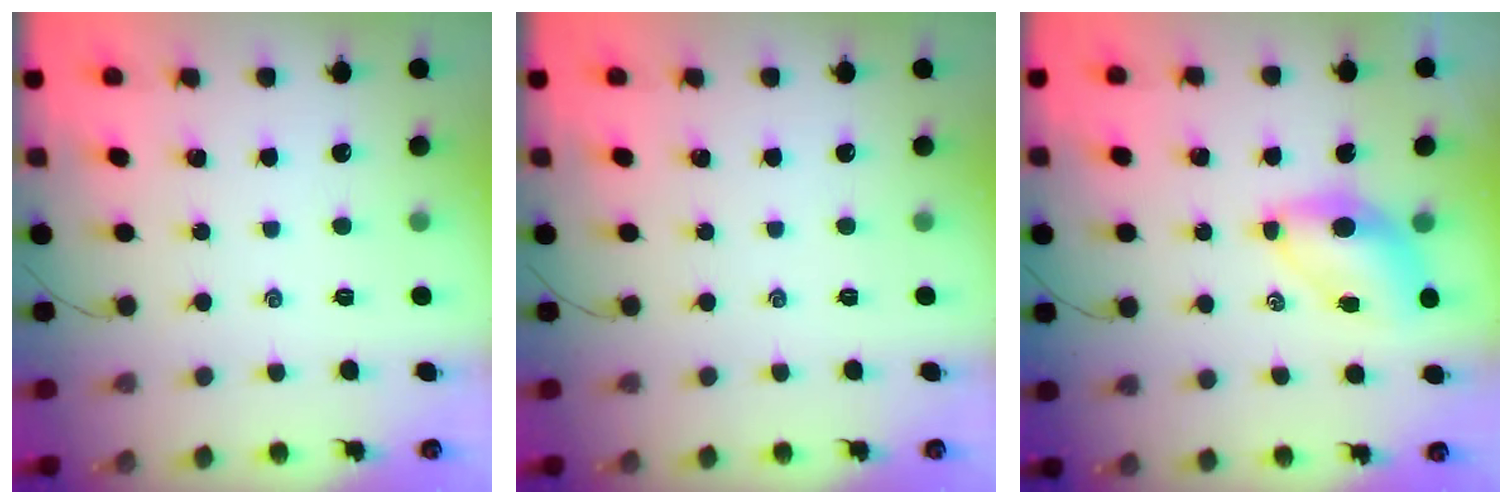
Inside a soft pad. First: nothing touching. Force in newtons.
{"total": 0.0}
{"total": 6.8, "press": 6.7, "slide": 1.2}